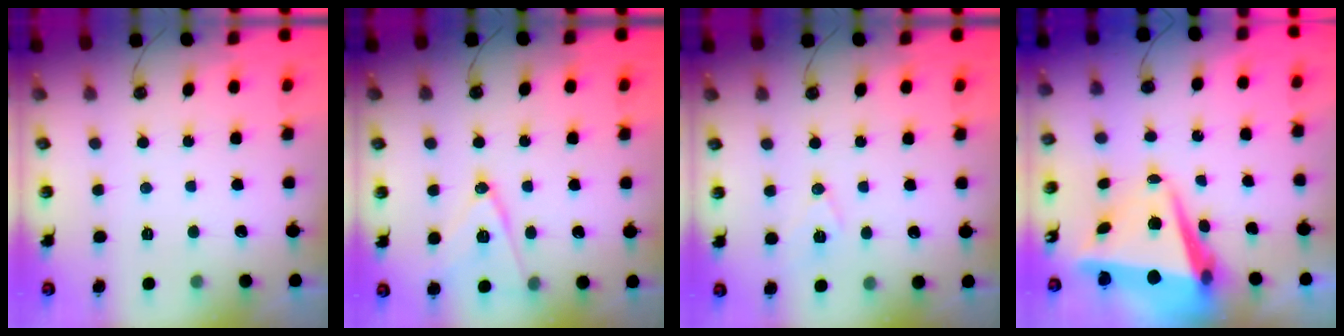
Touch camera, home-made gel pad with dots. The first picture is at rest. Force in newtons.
{"total": 13.1, "press": 12.7, "slide": 3.4}
{"total": 7.9, "press": 7.0, "slide": 3.6}
{"total": 10.5, "press": 10.2, "slide": 2.5}